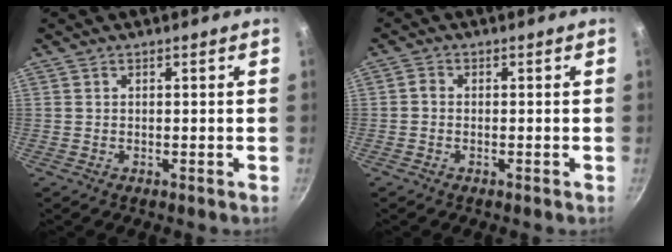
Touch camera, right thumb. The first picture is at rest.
{"total": 1.3, "force": [-0.8, 0.8, 0.6], "torque": [-0.015, 0.008, -0.017]}